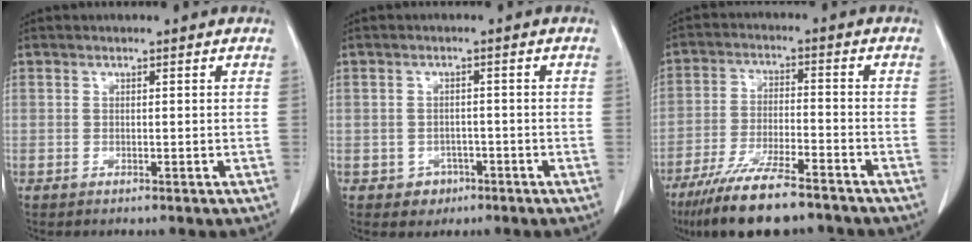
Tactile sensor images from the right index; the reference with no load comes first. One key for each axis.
{"total": 2.8, "fx": -1.4, "fy": 2.4, "fz": 0.4, "tx": 0.000, "ty": 0.010, "tz": -0.014}
{"total": 13.2, "fx": -10.4, "fy": 2.4, "fz": 7.7, "tx": -0.141, "ty": -0.030, "tz": -0.178}